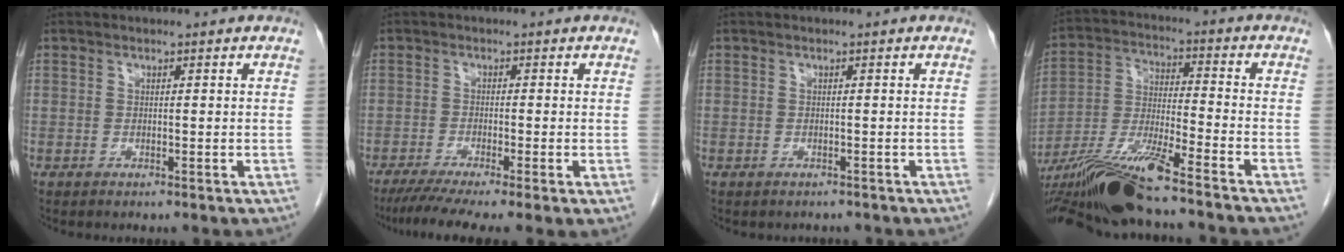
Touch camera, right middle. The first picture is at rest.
{"total": 8.4, "force": [-5.9, 0.3, 6.0], "torque": [-0.094, -0.024, -0.097]}
{"total": 1.3, "force": [-1.2, 0.5, 0.1], "torque": [-0.012, -0.003, -0.015]}
{"total": 15.4, "force": [-12.4, -0.7, 9.0], "torque": [-0.185, -0.023, -0.228]}